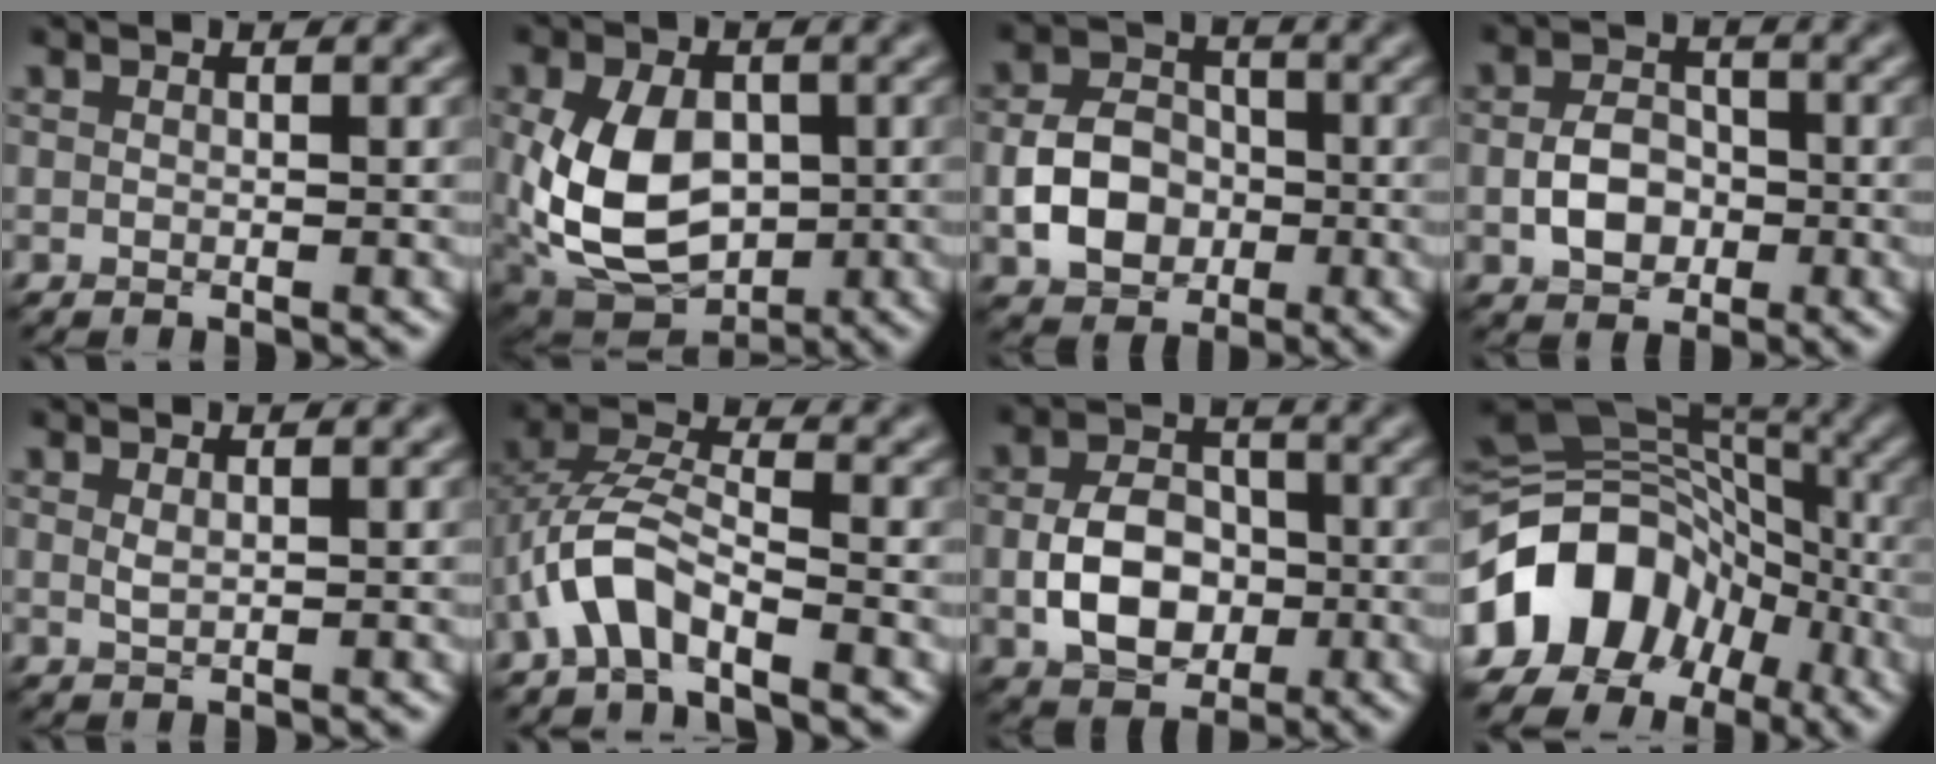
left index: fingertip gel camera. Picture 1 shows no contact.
{"total": 10.7, "force": [-0.7, 7.2, 7.9], "torque": [-0.175, -0.010, -0.016]}
{"total": 5.4, "force": [-1.4, 4.1, 3.1], "torque": [-0.059, 0.003, -0.030]}
{"total": 3.9, "force": [-1.0, 2.9, 2.5], "torque": [-0.046, 0.002, -0.021]}
{"total": 0.7, "force": [0.4, 0.1, 0.6], "torque": [-0.020, -0.001, 0.010]}
{"total": 5.1, "force": [-2.9, 2.0, 3.7], "torque": [-0.083, 0.016, -0.061]}
{"total": 6.2, "force": [-1.2, 4.4, 4.2], "torque": [-0.083, -0.001, -0.022]}
{"total": 13.2, "force": [-5.2, 9.7, 7.3], "torque": [-0.137, 0.007, -0.102]}